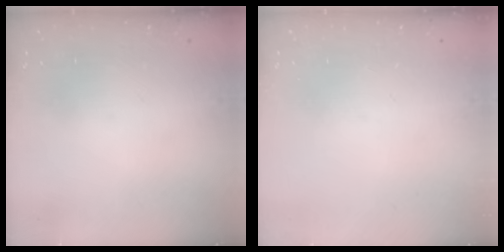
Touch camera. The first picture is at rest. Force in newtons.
{"total": 0.0}